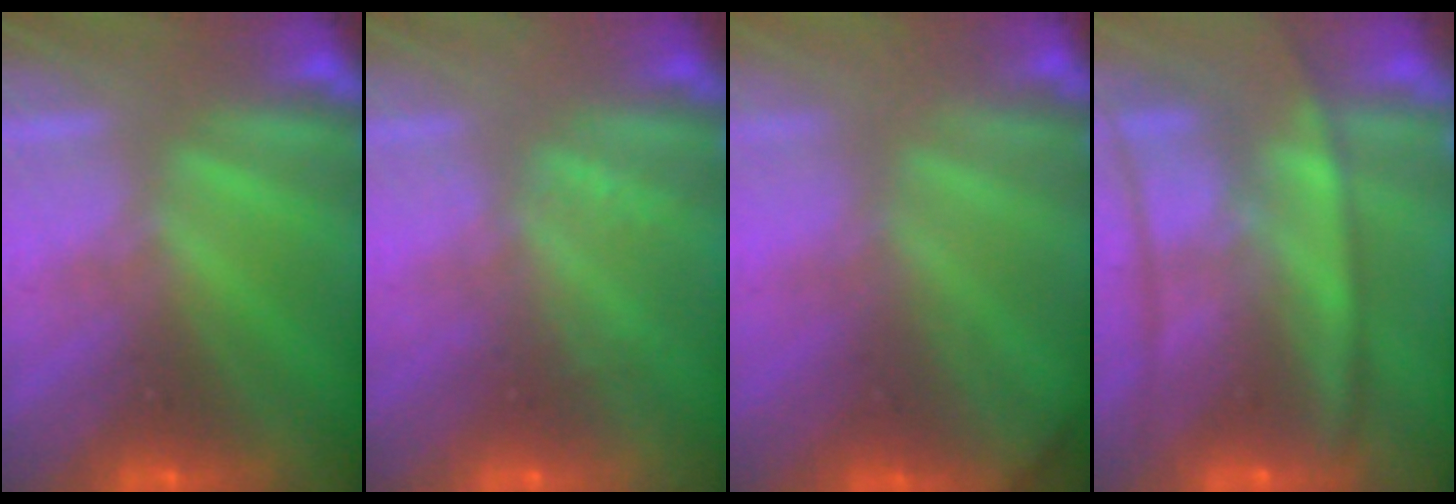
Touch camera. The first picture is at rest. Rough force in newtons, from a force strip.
{"total": 2.1}
{"total": 6.8}
{"total": 7.0}